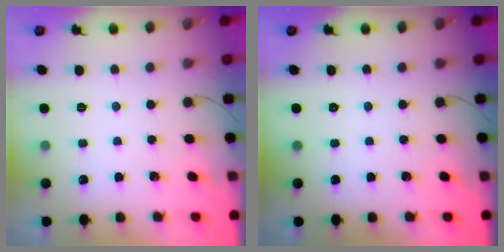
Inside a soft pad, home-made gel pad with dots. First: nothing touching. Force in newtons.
{"total": 0.0}